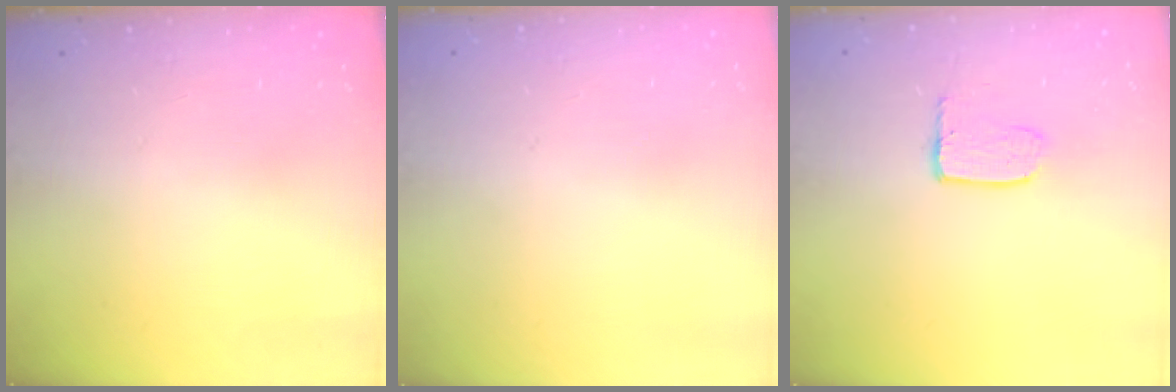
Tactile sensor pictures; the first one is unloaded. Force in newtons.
{"total": 0.0}
{"total": 3.8, "press": 3.8, "slide": 0.4}